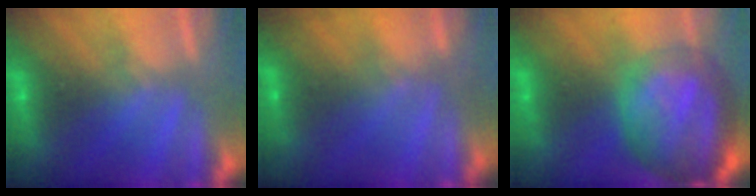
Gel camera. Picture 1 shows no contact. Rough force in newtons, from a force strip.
{"total": 7.6}
{"total": 7.2}